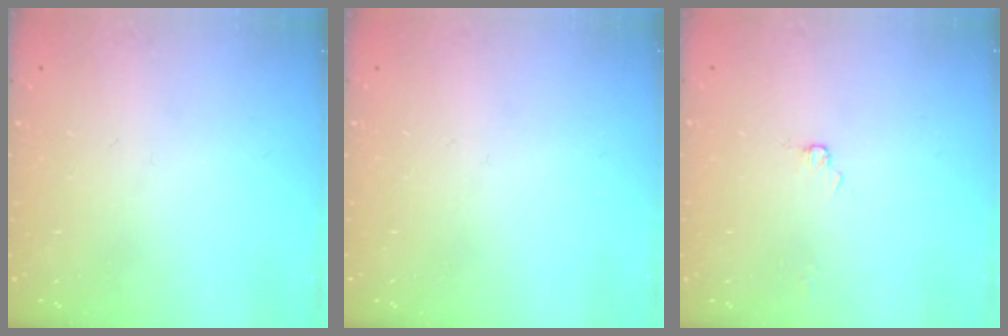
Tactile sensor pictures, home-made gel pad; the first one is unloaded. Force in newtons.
{"total": 0.0}
{"total": 1.7, "press": 1.7, "slide": 0.2}